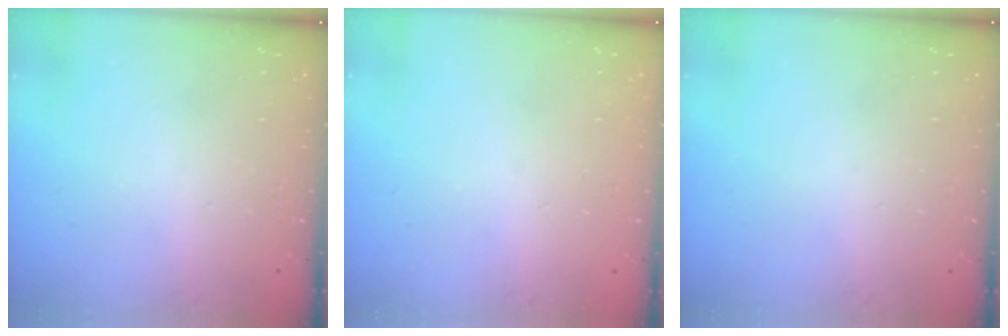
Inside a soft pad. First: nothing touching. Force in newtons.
{"total": 0.8, "press": 0.5, "slide": 0.6}
{"total": 0.0}